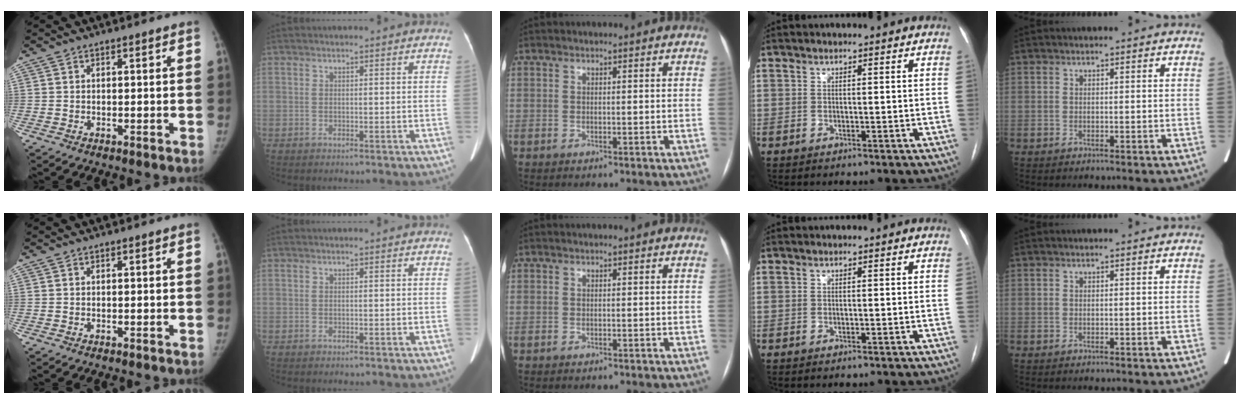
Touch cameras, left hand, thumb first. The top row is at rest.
{}